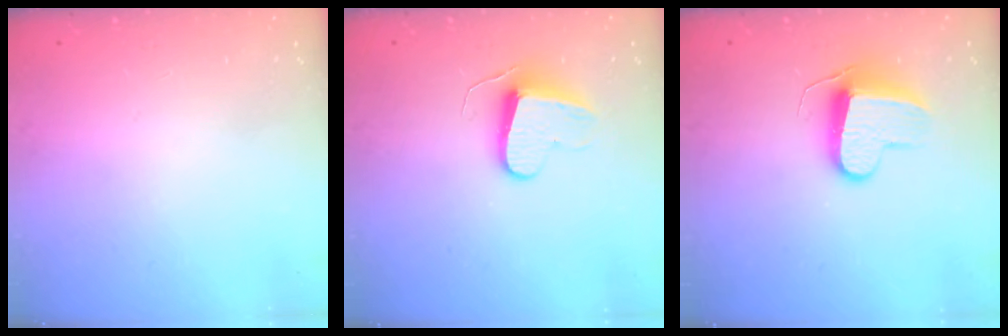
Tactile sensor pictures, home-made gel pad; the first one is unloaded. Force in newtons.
{"total": 9.4, "press": 9.4, "slide": 0.9}
{"total": 9.9, "press": 9.9, "slide": 0.2}